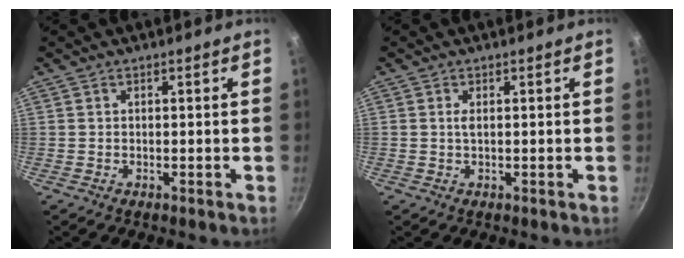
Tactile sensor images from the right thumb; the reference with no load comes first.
{"total": 0.9, "force": [0.2, 0.3, 0.8], "torque": [-0.017, 0.000, 0.002]}